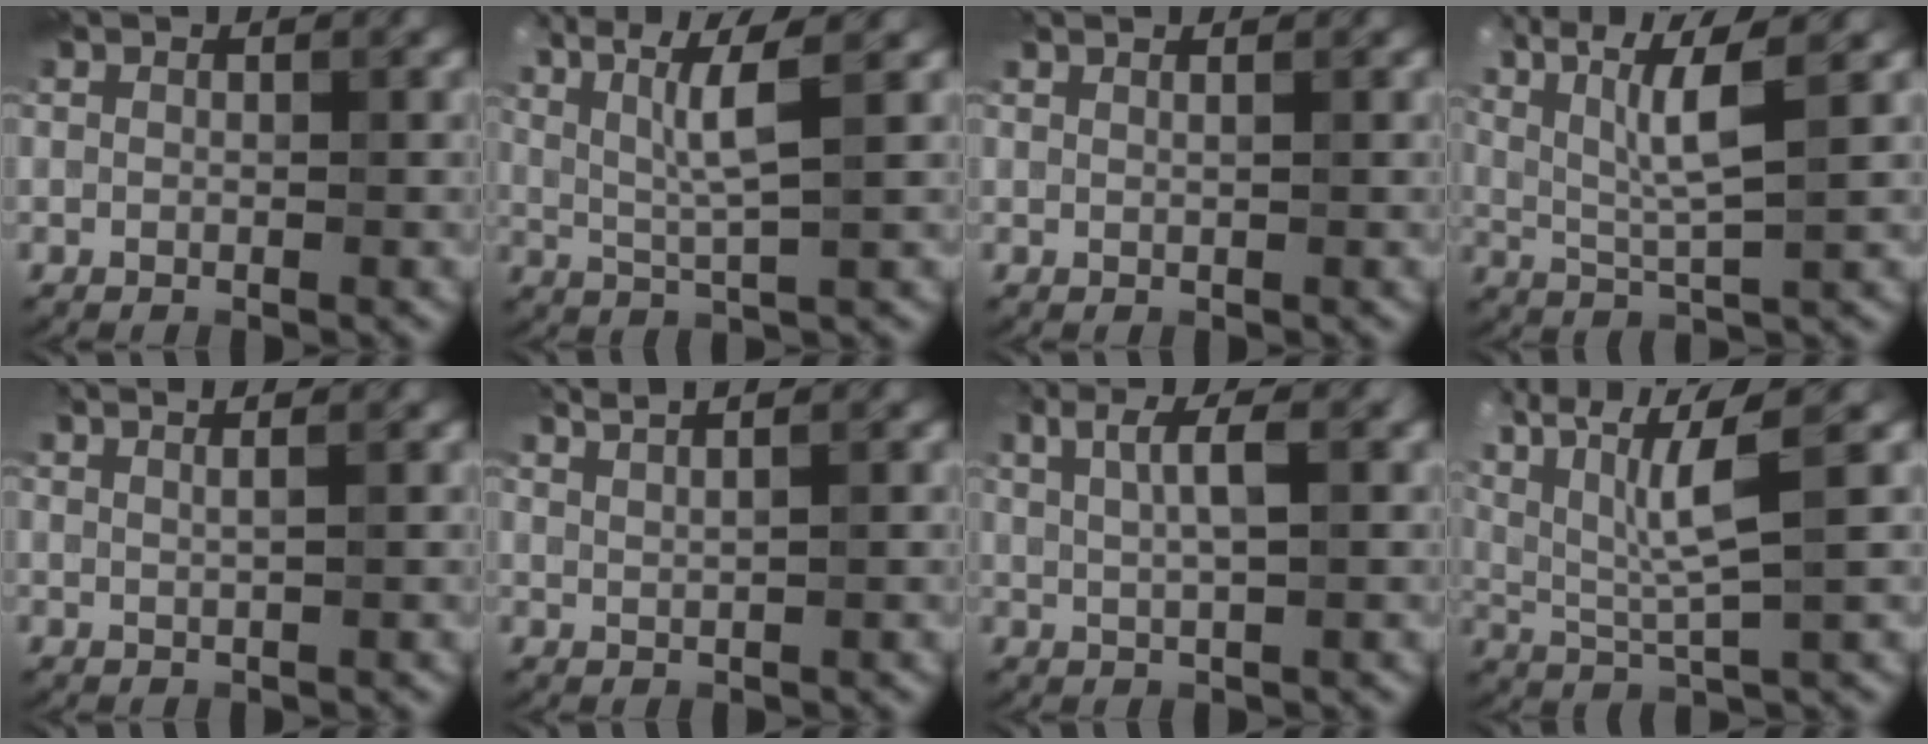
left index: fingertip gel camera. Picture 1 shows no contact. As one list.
[{"total": 6.6, "force": [2.7, 1.0, 6.0], "torque": [-0.112, 0.013, 0.056]}, {"total": 1.8, "force": [1.2, 0.8, 1.2], "torque": [-0.001, 0.002, -0.004]}, {"total": 7.9, "force": [3.2, 1.7, 7.0], "torque": [-0.135, 0.012, 0.064]}, {"total": 3.7, "force": [2.3, 1.5, 2.5], "torque": [-0.012, 0.027, 0.002]}, {"total": 3.9, "force": [2.8, 1.3, 2.4], "torque": [-0.013, 0.021, 0.015]}, {"total": 3.9, "force": [1.3, 1.0, 3.5], "torque": [-0.053, 0.005, 0.022]}, {"total": 8.6, "force": [3.8, 2.2, 7.4], "torque": [-0.152, 0.014, 0.073]}]